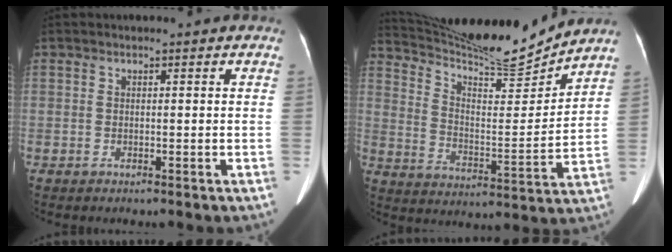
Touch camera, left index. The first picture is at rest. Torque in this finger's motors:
{"motor_torque": [0.56, -1.03, 0.01, 0.04]}